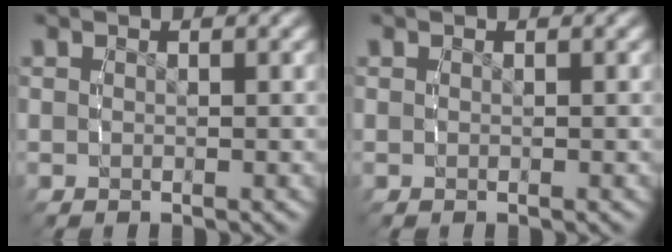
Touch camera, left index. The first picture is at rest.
{"total": 0.0}